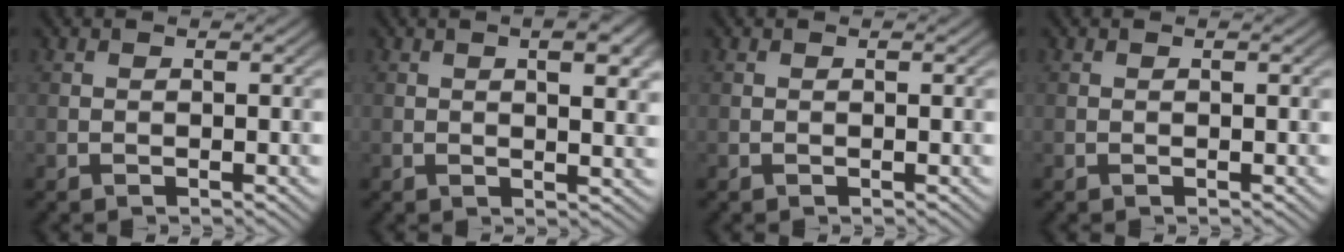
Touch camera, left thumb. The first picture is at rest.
{"total": 5.6, "force": [1.6, 1.7, 5.1], "torque": [-0.076, 0.000, 0.025]}
{"total": 0.0}
{"total": 0.0}